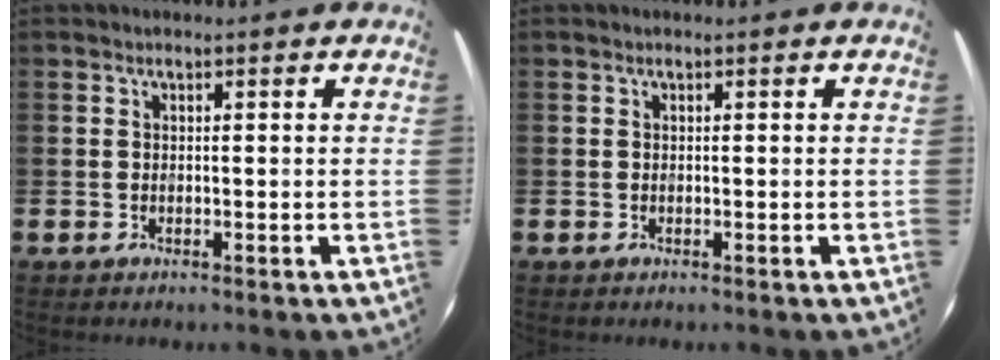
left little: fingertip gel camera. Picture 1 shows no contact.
{"total": 0.0}